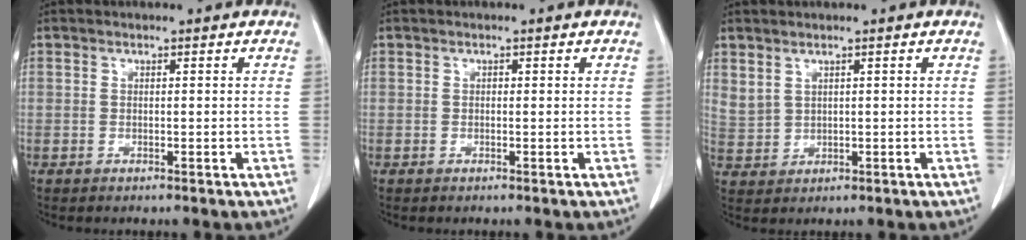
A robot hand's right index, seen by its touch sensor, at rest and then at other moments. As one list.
[{"total": 0.0}, {"total": 3.0, "force": [2.2, 1.7, 1.0], "torque": [-0.018, 0.002, 0.057]}]